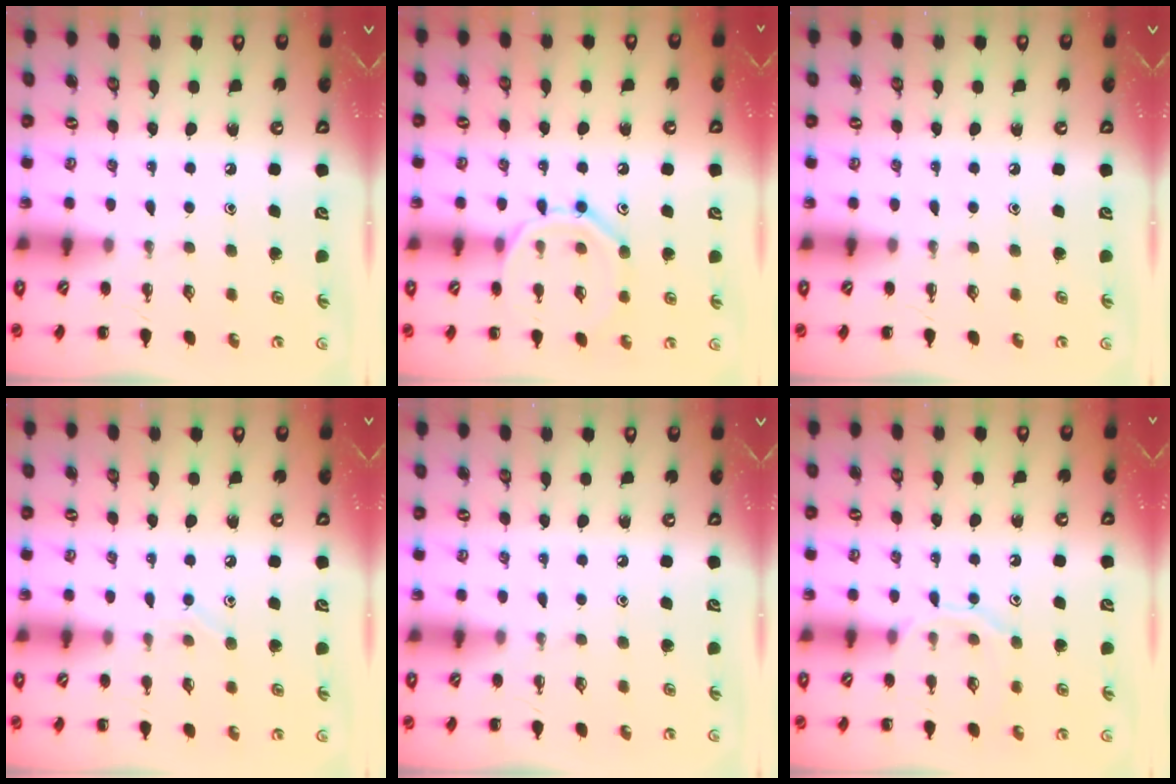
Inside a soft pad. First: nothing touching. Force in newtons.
{"total": 10.7, "press": 10.7, "slide": 0.4}
{"total": 0.0}
{"total": 6.1, "press": 5.9, "slide": 1.5}
{"total": 0.0}
{"total": 8.8, "press": 8.8, "slide": 0.6}